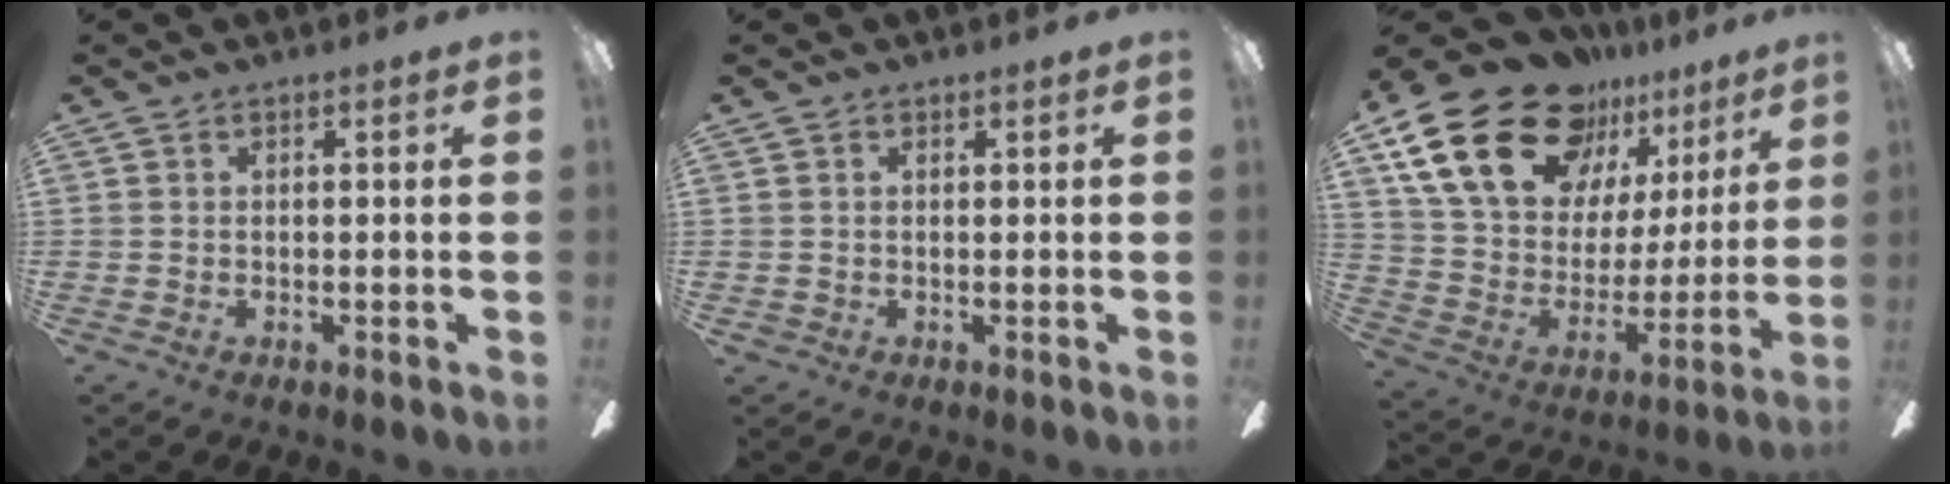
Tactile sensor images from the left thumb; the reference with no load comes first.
{"total": 1.2, "force": [0.5, 1.0, 0.0], "torque": [-0.002, 0.003, 0.008]}
{"total": 25.3, "force": [16.8, 14.0, 12.7], "torque": [-0.247, -0.099, 0.317]}